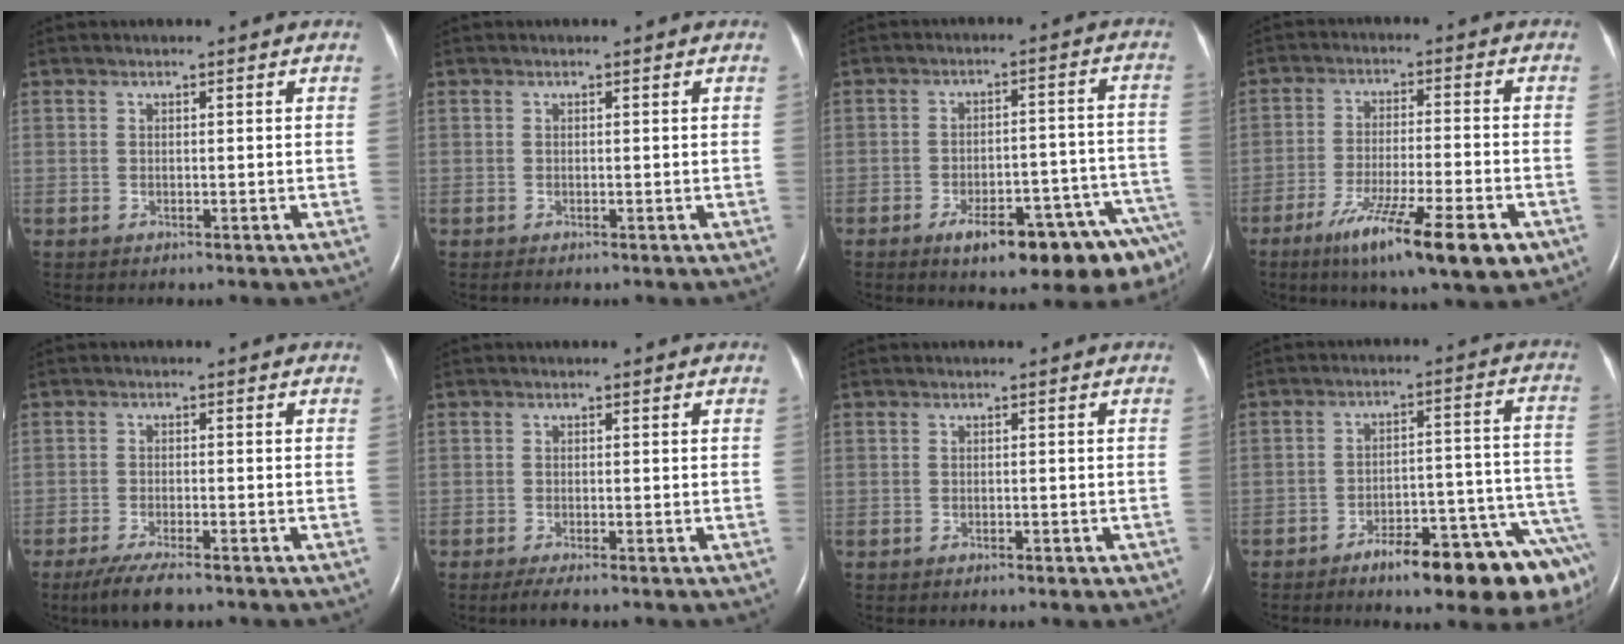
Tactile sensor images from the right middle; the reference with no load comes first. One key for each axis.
{"total": 0.0}
{"total": 15.6, "fx": -10.8, "fy": 2.8, "fz": 10.9, "tx": -0.071, "ty": 0.035, "tz": -0.145}
{"total": 14.3, "fx": -8.1, "fy": 1.4, "fz": 11.8, "tx": -0.178, "ty": -0.032, "tz": -0.127}
{"total": 5.5, "fx": -4.0, "fy": 0.8, "fz": 3.7, "tx": -0.073, "ty": -0.015, "tz": -0.066}
{"total": 1.7, "fx": -1.2, "fy": 0.0, "fz": 1.2, "tx": -0.032, "ty": -0.008, "tz": -0.027}
{"total": 1.1, "fx": -0.6, "fy": 0.4, "fz": 0.8, "tx": -0.015, "ty": 0.000, "tz": -0.006}
{"total": 17.3, "fx": -11.9, "fy": 3.1, "fz": 12.2, "tx": -0.071, "ty": 0.042, "tz": -0.163}